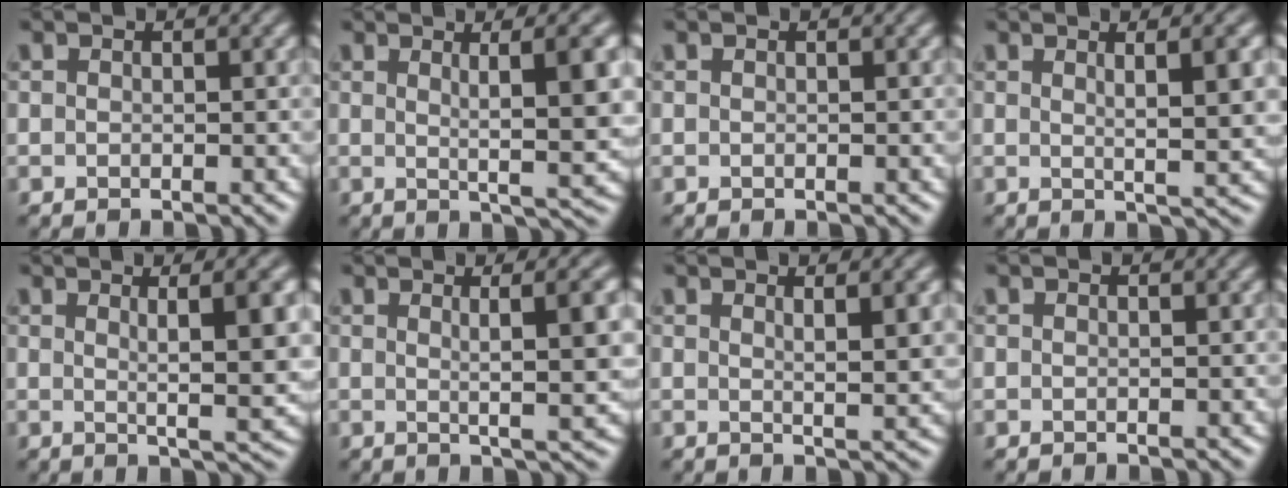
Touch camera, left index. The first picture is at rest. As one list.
[{"total": 7.9, "force": [1.8, 1.7, 7.5], "torque": [-0.086, 0.006, 0.034]}, {"total": 0.0}, {"total": 5.5, "force": [1.6, 1.3, 5.1], "torque": [-0.053, 0.006, 0.025]}, {"total": 7.1, "force": [1.7, 1.6, 6.7], "torque": [-0.076, 0.000, 0.032]}, {"total": 6.7, "force": [1.5, 1.5, 6.3], "torque": [-0.068, 0.008, 0.026]}, {"total": 3.5, "force": [1.4, 0.7, 3.1], "torque": [-0.036, -0.002, 0.023]}, {"total": 0.0}]